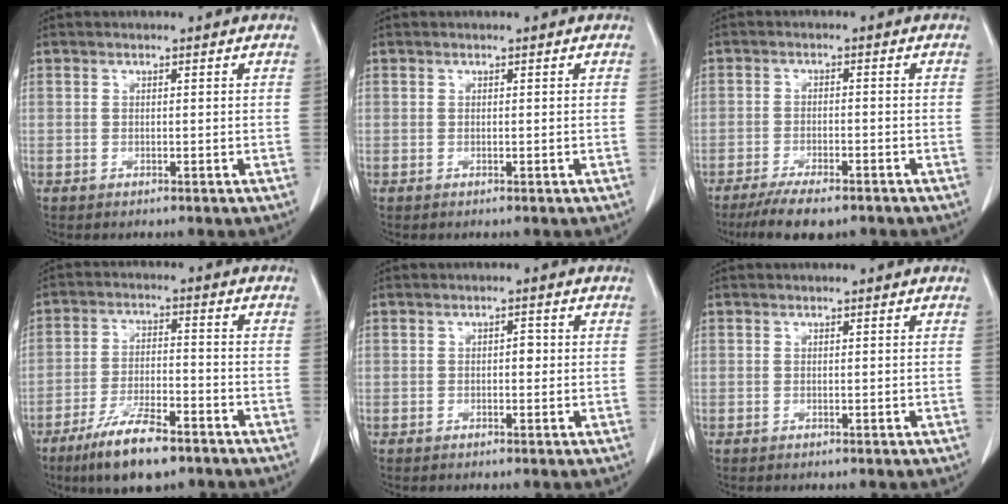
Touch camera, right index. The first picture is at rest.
{"total": 0.0}
{"total": 9.1, "force": [-6.9, 2.7, 5.4], "torque": [-0.086, -0.014, -0.107]}
{"total": 11.4, "force": [-7.6, 2.9, 7.9], "torque": [-0.149, -0.013, -0.130]}
{"total": 1.8, "force": [-0.1, 1.0, 1.5], "torque": [-0.023, 0.009, -0.001]}
{"total": 0.0}